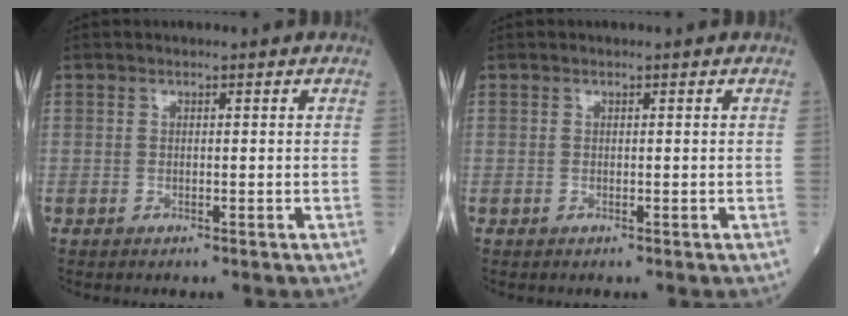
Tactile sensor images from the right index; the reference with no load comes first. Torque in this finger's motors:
{"motor_torque": [0.02, 0.00, 0.00, -0.01]}